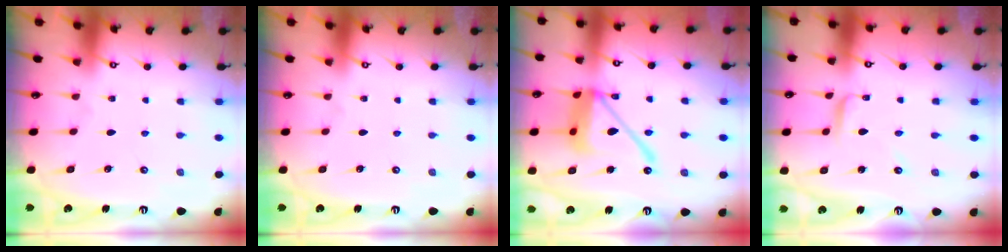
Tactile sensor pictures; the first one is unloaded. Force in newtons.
{"total": 0.0}
{"total": 15.7, "press": 15.7, "slide": 1.2}
{"total": 2.9, "press": 2.9, "slide": 0.2}